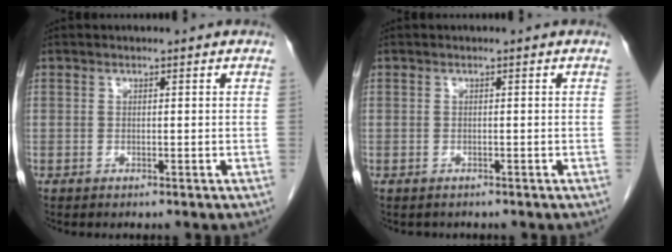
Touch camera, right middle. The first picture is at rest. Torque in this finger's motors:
{"motor_torque": [0.03, -0.02, -0.03, -0.01]}